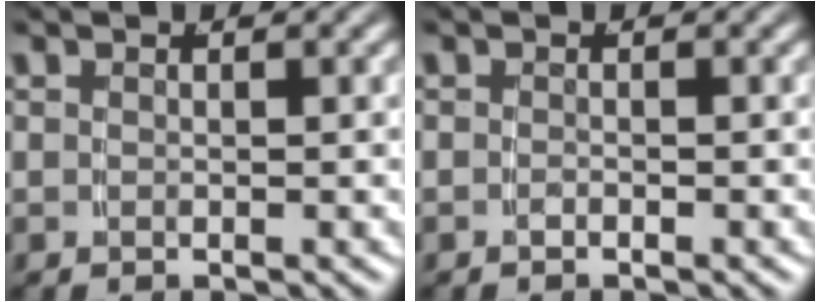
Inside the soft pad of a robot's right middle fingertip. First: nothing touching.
{"total": 0.7, "force": [-0.6, -0.3, 0.0], "torque": [0.001, -0.002, -0.009]}